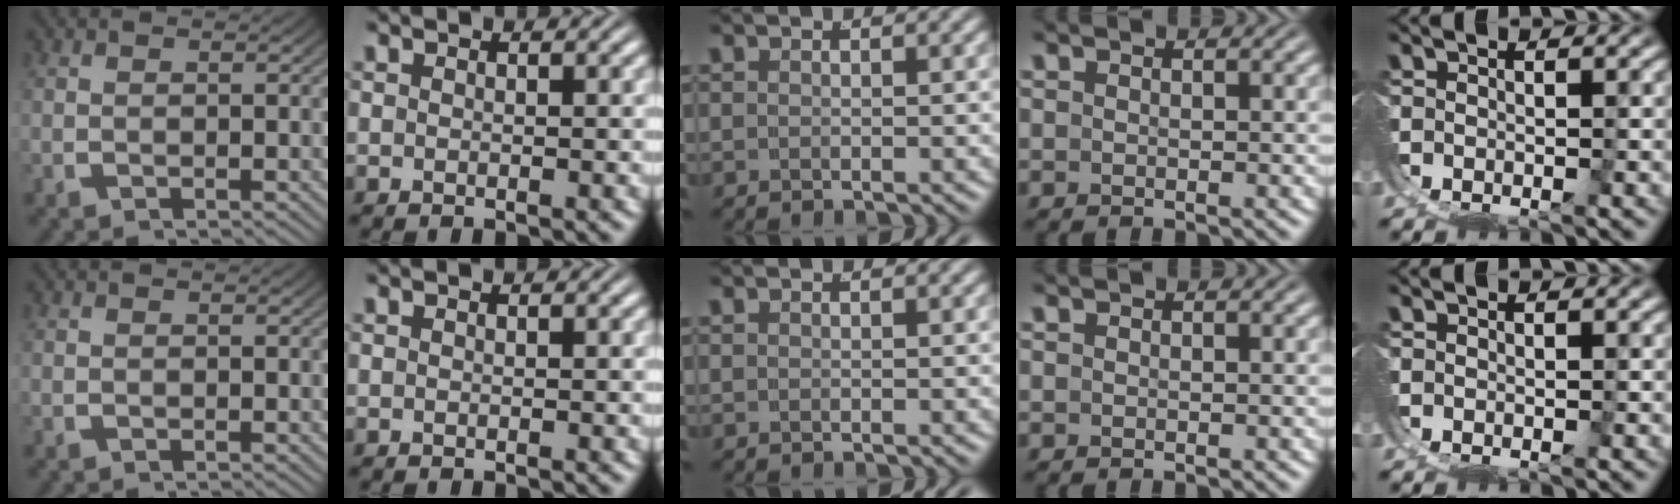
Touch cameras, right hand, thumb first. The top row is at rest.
{}